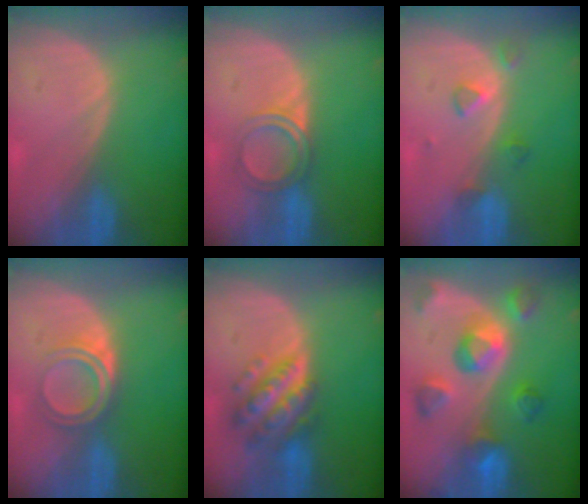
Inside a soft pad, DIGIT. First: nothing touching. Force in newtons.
{"total": 4.2, "press": 4.0, "slide": 1.4}
{"total": 3.2, "press": 3.1, "slide": 0.8}
{"total": 5.1, "press": 4.3, "slide": 2.6}
{"total": 7.5, "press": 7.5, "slide": 0.5}
{"total": 9.9, "press": 8.8, "slide": 4.6}